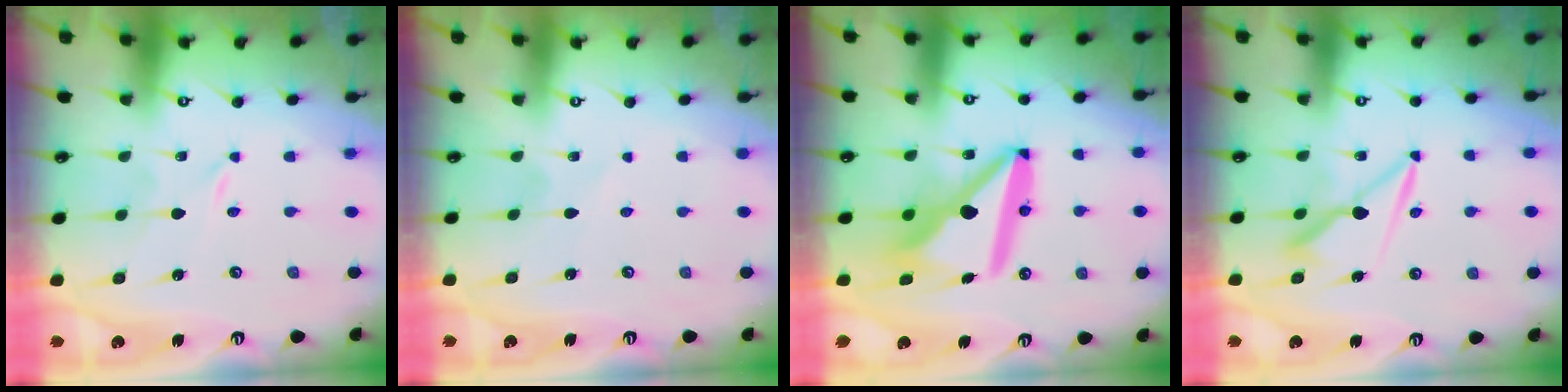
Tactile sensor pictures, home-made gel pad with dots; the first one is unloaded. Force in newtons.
{"total": 2.5, "press": 2.5, "slide": 0.3}
{"total": 15.3, "press": 15.1, "slide": 1.9}
{"total": 7.8, "press": 7.8, "slide": 0.9}